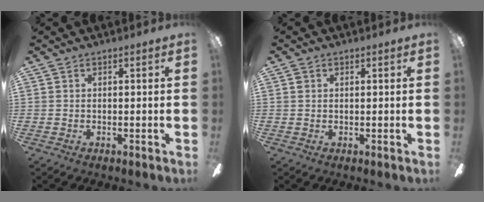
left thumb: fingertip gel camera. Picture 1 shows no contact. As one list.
[{"total": 0.8, "force": [0.3, 0.6, 0.4], "torque": [0.001, 0.002, 0.003]}]